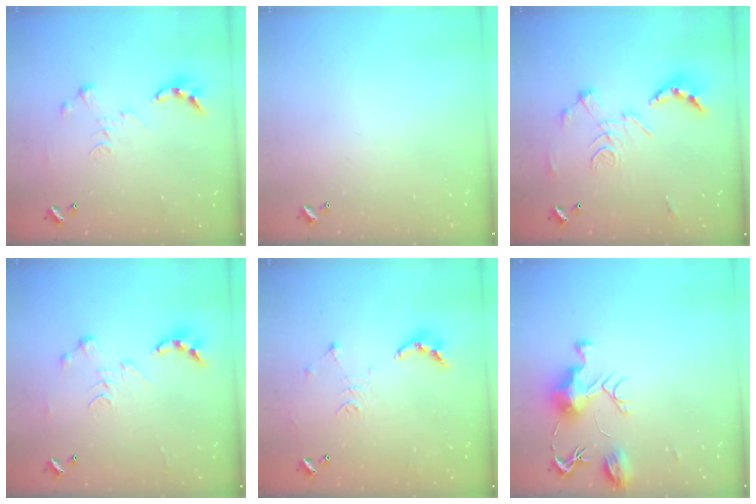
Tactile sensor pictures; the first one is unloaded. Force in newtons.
{"total": 0.0}
{"total": 2.9, "press": 2.3, "slide": 1.7}
{"total": 0.0}
{"total": 10.3, "press": 10.2, "slide": 1.0}
{"total": 9.4, "press": 9.4, "slide": 0.3}